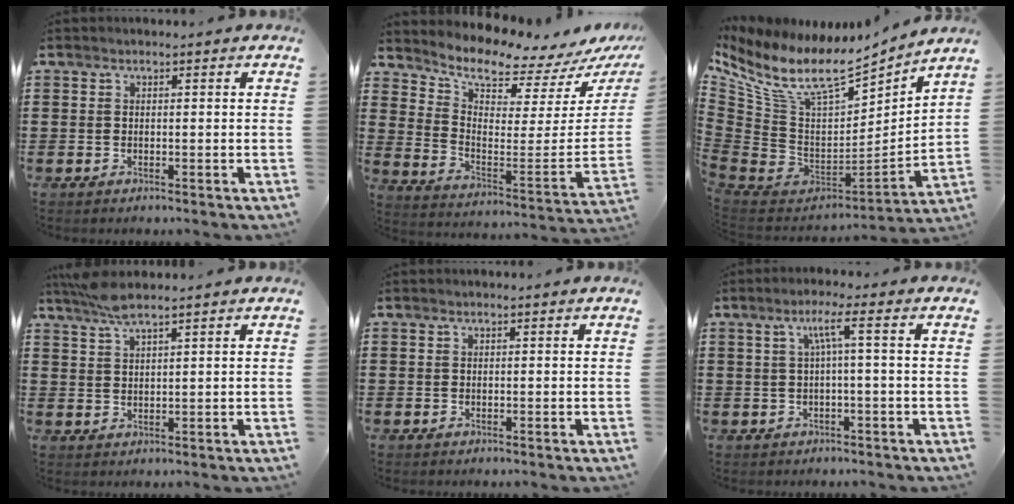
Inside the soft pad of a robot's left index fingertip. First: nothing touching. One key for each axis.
{"total": 7.0, "fx": 6.3, "fy": 1.4, "fz": 2.6, "tx": -0.065, "ty": -0.070, "tz": 0.102}
{"total": 12.8, "fx": 8.6, "fy": 4.9, "fz": 8.0, "tx": -0.190, "ty": -0.066, "tz": 0.148}
{"total": 4.2, "fx": 3.3, "fy": 0.3, "fz": 2.6, "tx": -0.059, "ty": -0.002, "tz": 0.060}
{"total": 0.0}
{"total": 3.6, "fx": 0.3, "fy": -0.6, "fz": 3.6, "tx": -0.071, "ty": 0.002, "tz": -0.002}